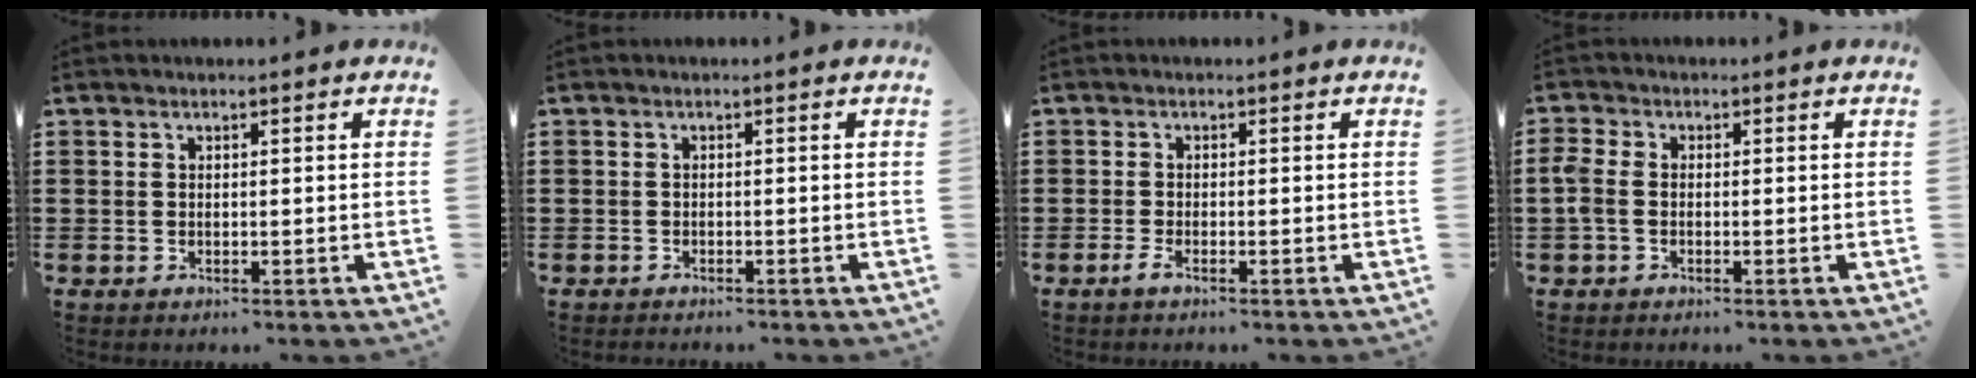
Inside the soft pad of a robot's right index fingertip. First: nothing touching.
{"total": 0.9, "force": [-0.8, 0.2, -0.2], "torque": [0.003, 0.003, -0.020]}
{"total": 1.2, "force": [-0.9, 0.0, 0.9], "torque": [-0.023, -0.007, -0.018]}
{"total": 2.4, "force": [-0.7, 1.5, 1.7], "torque": [-0.056, -0.005, -0.020]}